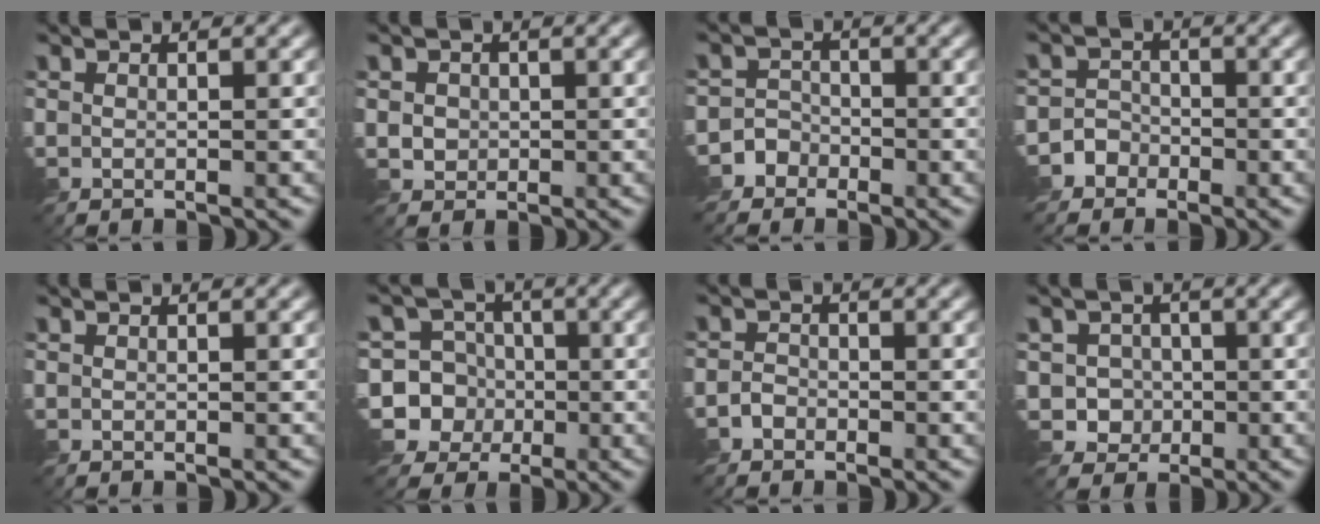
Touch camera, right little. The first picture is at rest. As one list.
[{"total": 1.6, "force": [0.2, 1.5, 0.6], "torque": [-0.009, -0.001, 0.011]}, {"total": 4.0, "force": [-3.0, 2.7, 0.2], "torque": [0.022, 0.000, -0.056]}, {"total": 3.7, "force": [-2.7, 2.5, 0.2], "torque": [0.021, 0.001, -0.053]}, {"total": 0.0}, {"total": 11.1, "force": [-2.8, 10.5, 2.1], "torque": [-0.077, 0.000, -0.066]}, {"total": 1.3, "force": [-0.9, 0.9, 0.3], "torque": [-0.003, 0.005, -0.023]}, {"total": 3.6, "force": [-0.8, 3.4, 0.7], "torque": [0.006, 0.006, -0.025]}]